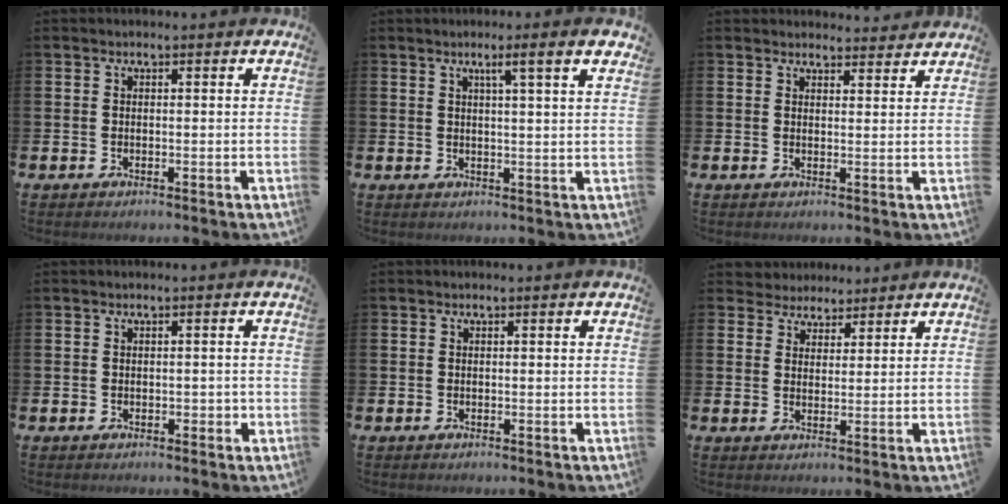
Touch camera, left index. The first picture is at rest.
{"total": 3.9, "force": [2.5, -0.3, 3.0], "torque": [-0.046, -0.010, 0.036]}
{"total": 2.6, "force": [2.6, 0.5, -0.1], "torque": [0.013, -0.020, 0.044]}
{"total": 0.8, "force": [-0.2, 0.6, 0.5], "torque": [-0.010, 0.004, -0.005]}
{"total": 0.0}
{"total": 3.8, "force": [3.5, 1.5, -0.6], "torque": [0.003, -0.017, 0.061]}